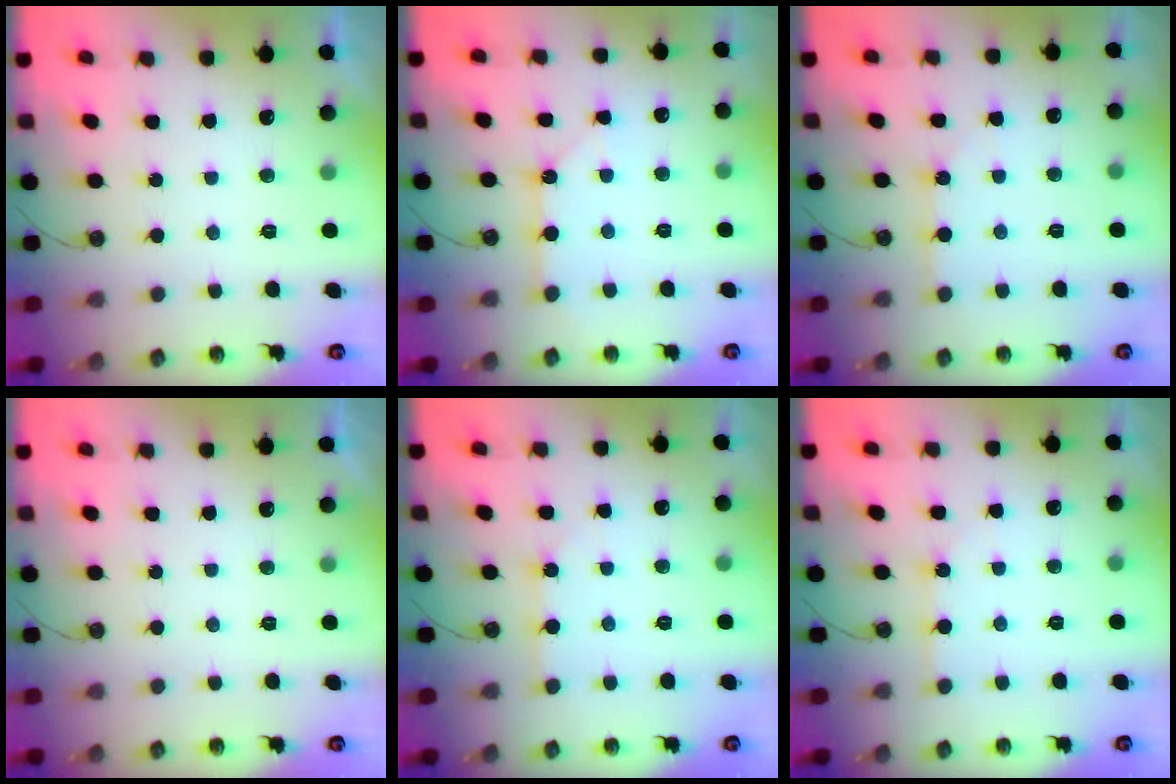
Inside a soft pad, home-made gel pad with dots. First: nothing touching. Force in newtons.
{"total": 3.1, "press": 3.1, "slide": 0.1}
{"total": 2.4, "press": 2.4, "slide": 0.1}
{"total": 0.0}
{"total": 2.4, "press": 2.4, "slide": 0.3}
{"total": 2.8, "press": 2.8, "slide": 0.4}